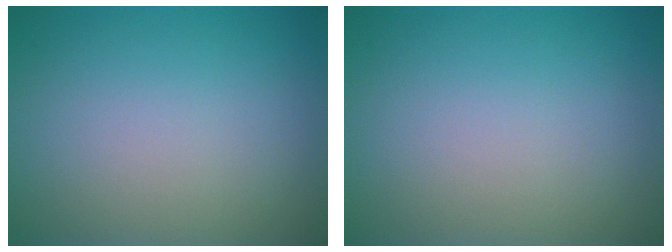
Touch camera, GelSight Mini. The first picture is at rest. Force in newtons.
{"total": 0.0}